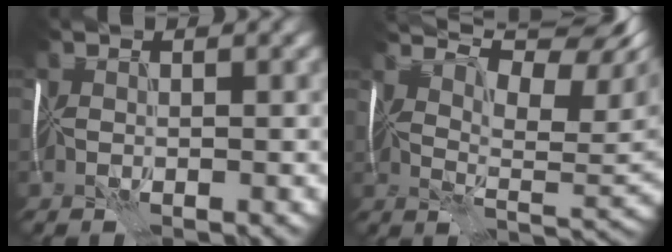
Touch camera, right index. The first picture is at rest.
{"total": 12.6, "force": [8.1, 3.9, 8.9], "torque": [-0.139, 0.018, 0.114]}